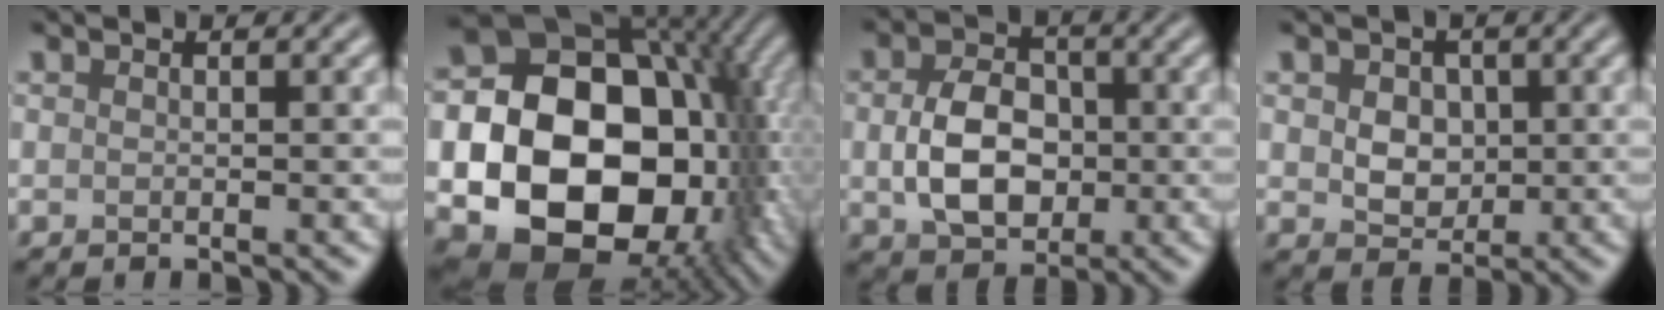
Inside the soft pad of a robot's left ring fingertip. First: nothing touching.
{"total": 19.9, "force": [-2.3, 15.3, 12.4], "torque": [-0.190, -0.030, -0.040]}
{"total": 6.3, "force": [-0.3, 4.5, 4.4], "torque": [-0.089, -0.005, -0.005]}
{"total": 3.7, "force": [0.6, 2.8, 2.2], "torque": [-0.038, 0.000, 0.003]}